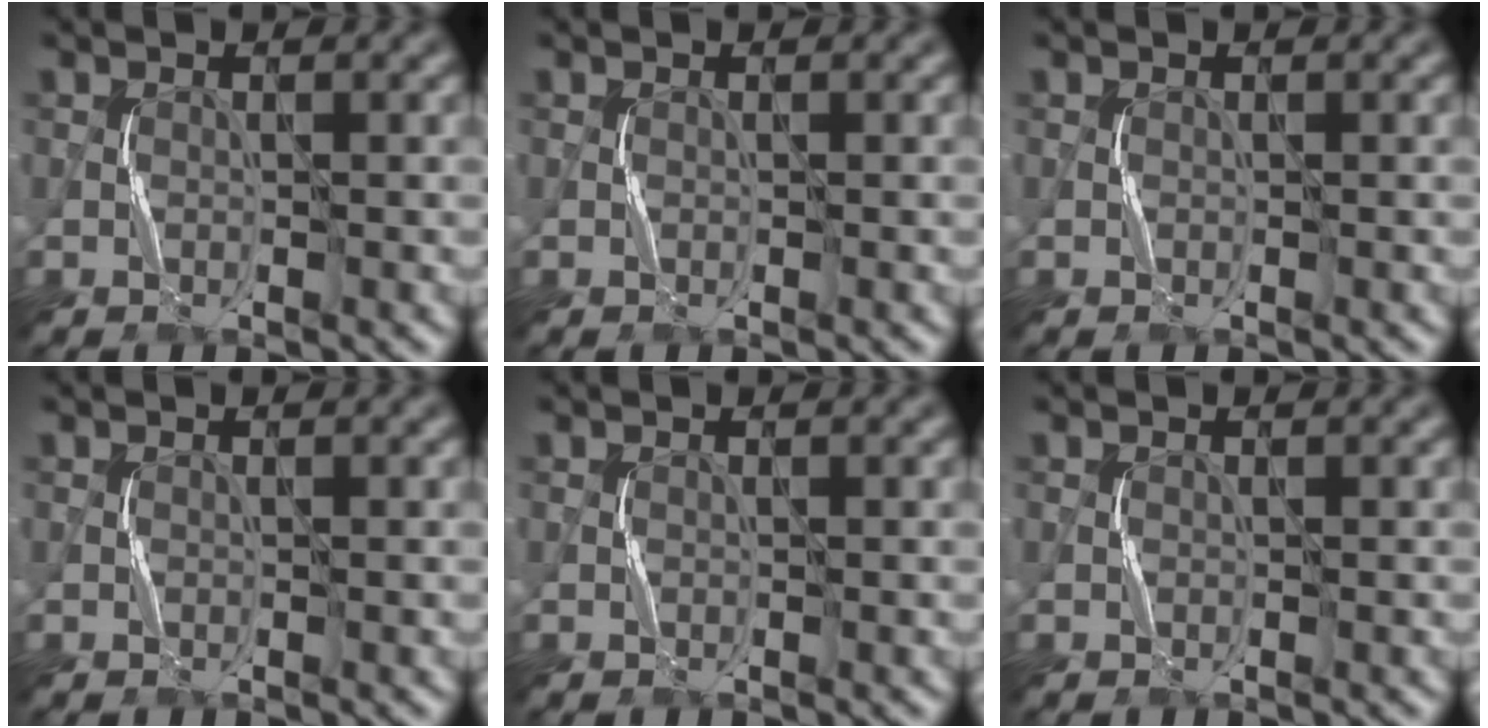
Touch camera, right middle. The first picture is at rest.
{"total": 0.0}
{"total": 0.0}
{"total": 0.0}
{"total": 0.0}
{"total": 0.0}